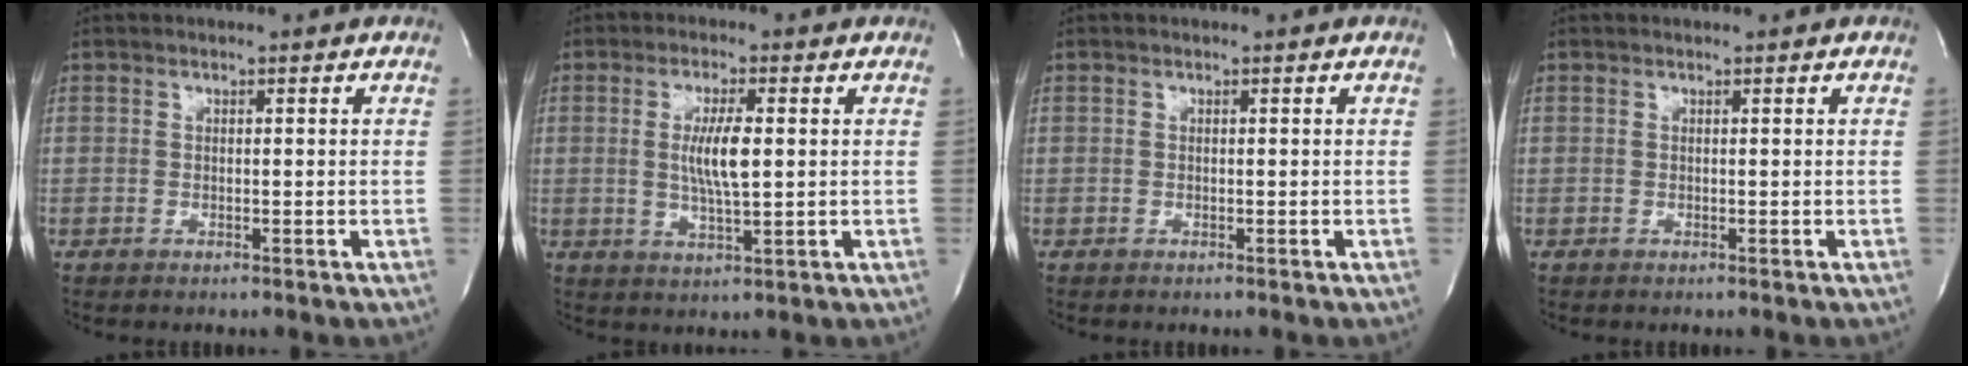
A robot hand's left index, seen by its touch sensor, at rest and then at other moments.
{"total": 5.8, "force": [0.4, 0.8, 5.7], "torque": [-0.112, -0.008, 0.008]}
{"total": 0.0}
{"total": 0.0}